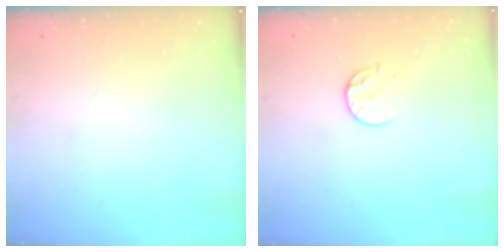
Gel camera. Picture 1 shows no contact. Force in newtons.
{"total": 7.3, "press": 7.2, "slide": 0.7}